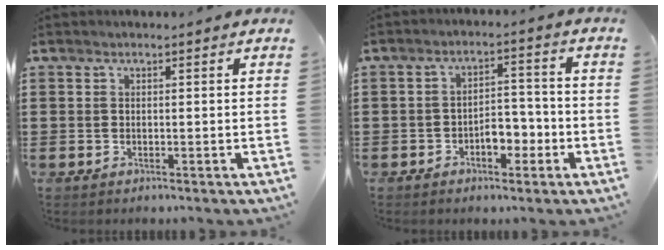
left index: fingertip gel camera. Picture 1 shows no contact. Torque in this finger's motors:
{"motor_torque": [0.77, 0.48, 0.14, 0.05]}